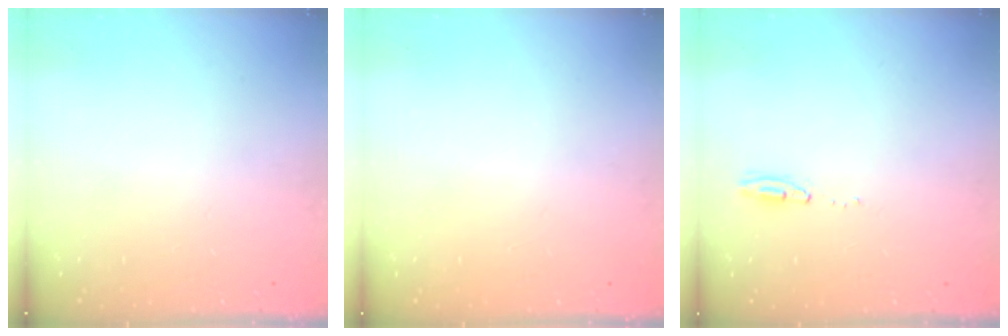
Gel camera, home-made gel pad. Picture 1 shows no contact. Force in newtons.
{"total": 1.0, "press": 0.0, "slide": 1.0}
{"total": 11.2, "press": 5.8, "slide": 9.6}